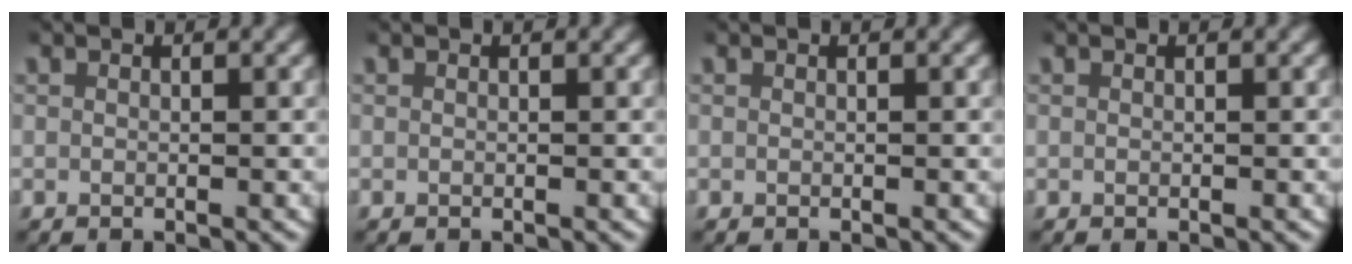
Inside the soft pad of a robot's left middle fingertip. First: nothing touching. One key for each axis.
{"total": 0.0}
{"total": 0.0}
{"total": 0.0}